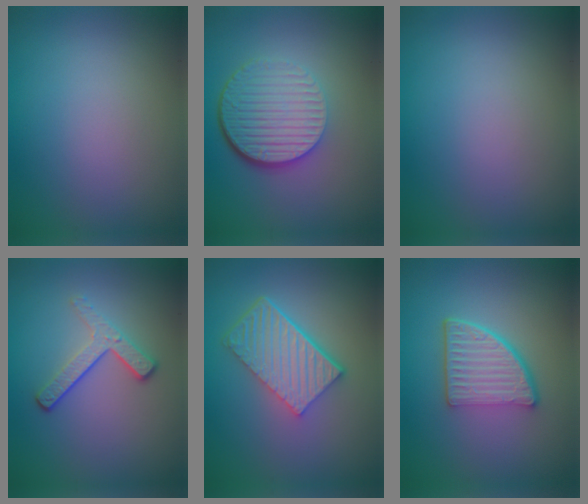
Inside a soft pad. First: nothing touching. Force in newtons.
{"total": 6.7, "press": 4.4, "slide": 5.0}
{"total": 0.0}
{"total": 3.0, "press": 2.3, "slide": 2.0}
{"total": 6.2, "press": 4.2, "slide": 4.5}
{"total": 5.2, "press": 3.7, "slide": 3.7}